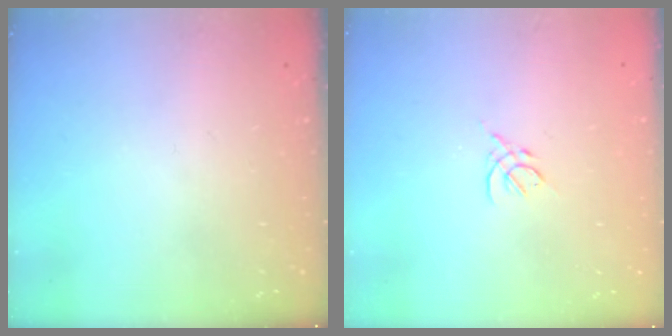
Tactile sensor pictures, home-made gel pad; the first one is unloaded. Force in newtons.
{"total": 2.6, "press": 2.5, "slide": 0.7}